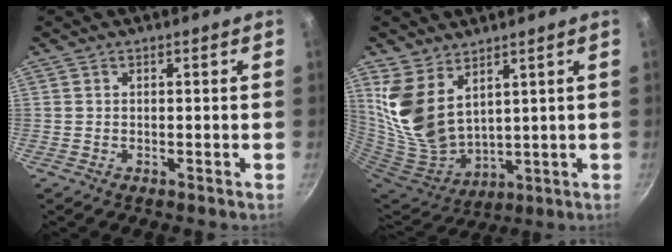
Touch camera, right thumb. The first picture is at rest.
{"total": 13.0, "force": [6.8, 7.6, 8.1], "torque": [-0.156, -0.065, 0.155]}